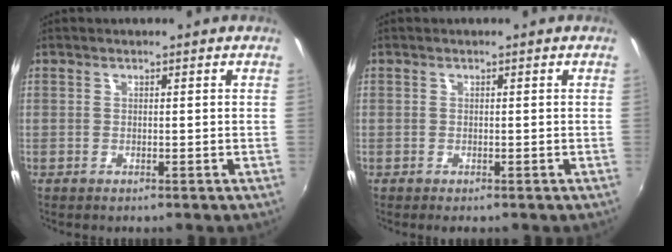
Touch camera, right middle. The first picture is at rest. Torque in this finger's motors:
{"motor_torque": [0.66, -0.71, 0.07, 0.04]}